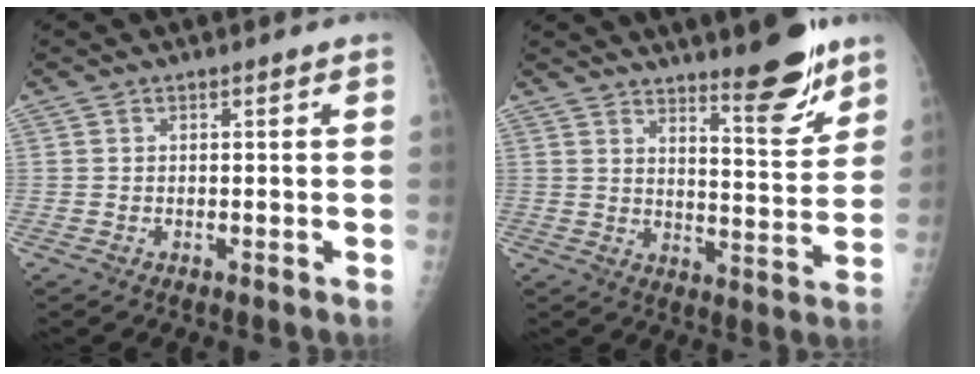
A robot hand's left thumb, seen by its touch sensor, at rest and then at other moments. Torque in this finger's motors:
{"motor_torque": [0.21, 0.28, -0.12, -0.11, 0.08]}